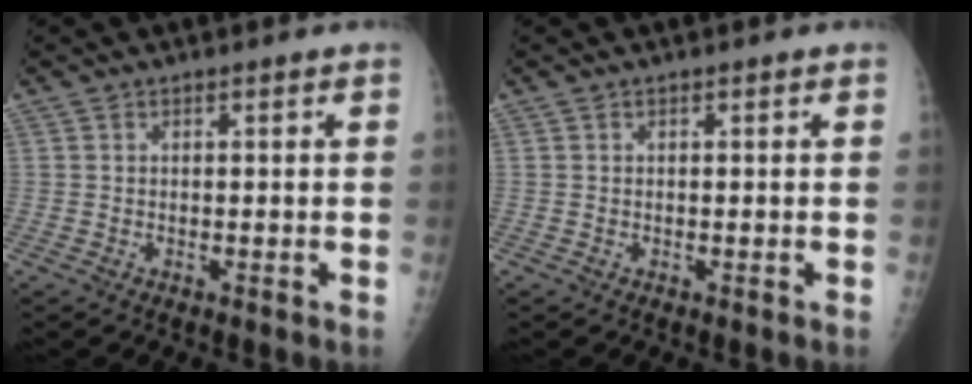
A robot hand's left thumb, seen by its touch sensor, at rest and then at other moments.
{"total": 0.0}